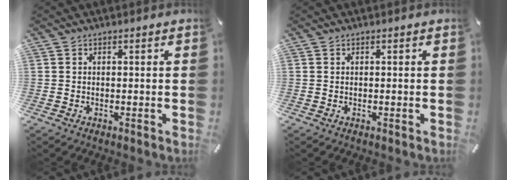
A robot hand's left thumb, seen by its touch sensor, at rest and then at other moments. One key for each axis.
{"total": 0.0}